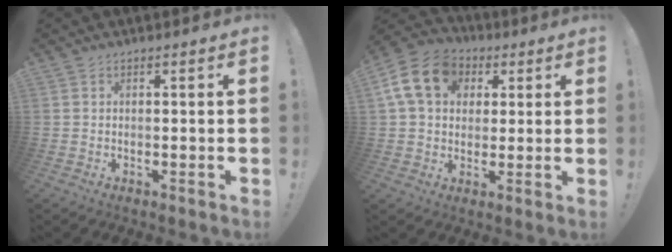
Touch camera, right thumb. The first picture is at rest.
{"total": 16.5, "force": [5.0, 12.7, 9.3], "torque": [-0.153, -0.006, 0.096]}